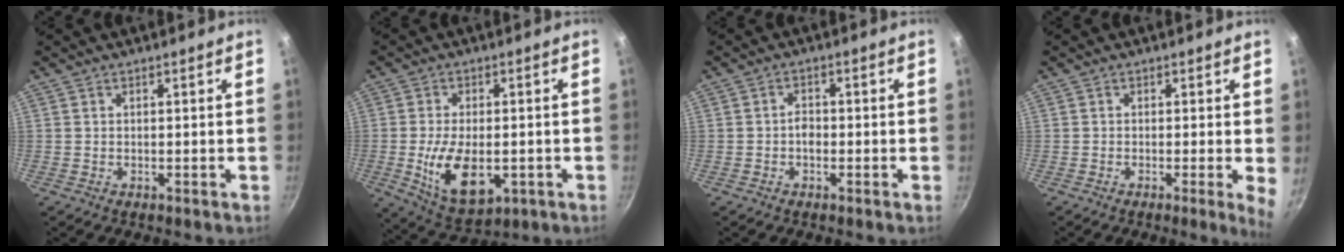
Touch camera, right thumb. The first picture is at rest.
{"total": 12.5, "force": [-2.5, 6.8, 10.2], "torque": [-0.172, -0.005, -0.029]}
{"total": 2.0, "force": [-0.8, 1.2, 1.4], "torque": [-0.018, 0.012, -0.016]}
{"total": 3.7, "force": [-0.3, 0.3, 3.7], "torque": [-0.045, -0.008, -0.009]}